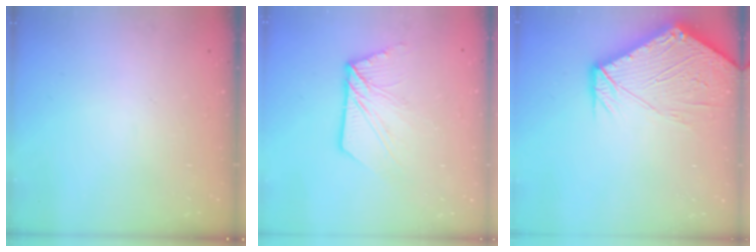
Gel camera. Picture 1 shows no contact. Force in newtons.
{"total": 11.5, "press": 11.4, "slide": 1.0}
{"total": 17.6, "press": 17.4, "slide": 2.3}